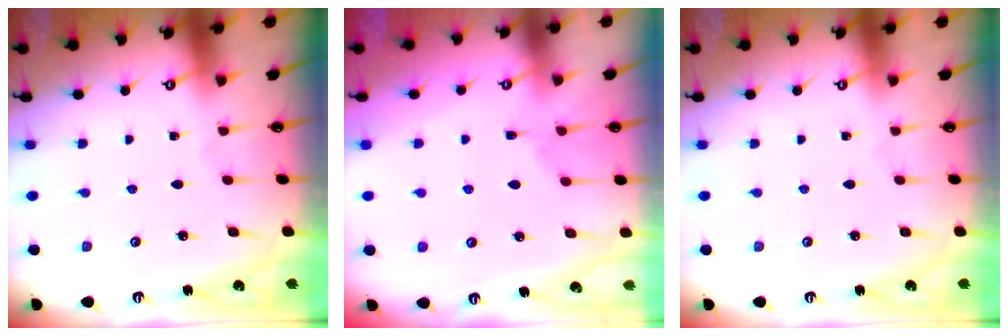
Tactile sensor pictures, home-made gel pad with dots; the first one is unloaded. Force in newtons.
{"total": 2.4, "press": 2.1, "slide": 1.1}
{"total": 0.0}